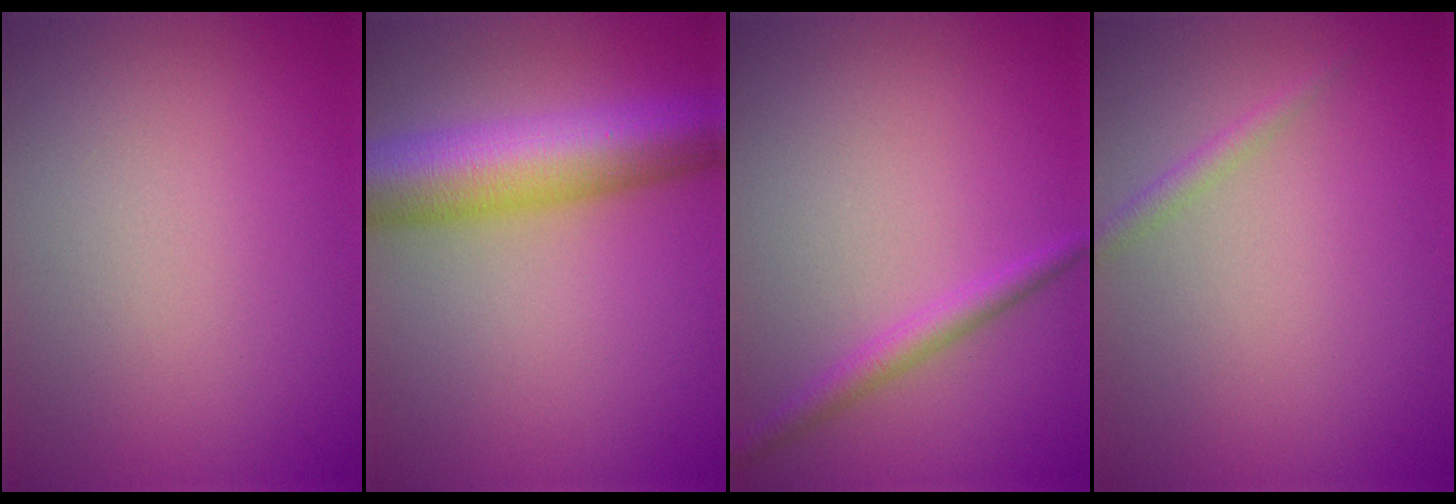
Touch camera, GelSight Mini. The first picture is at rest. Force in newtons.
{"total": 10.2, "press": 10.2, "slide": 0.3}
{"total": 2.1, "press": 2.1, "slide": 0.1}
{"total": 1.2, "press": 1.2, "slide": 0.0}